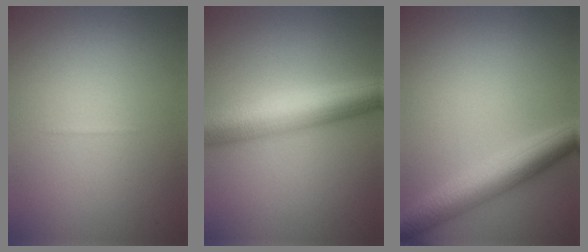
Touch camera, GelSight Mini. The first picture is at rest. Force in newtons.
{"total": 7.4, "press": 7.4, "slide": 0.1}
{"total": 5.7, "press": 5.7, "slide": 0.1}